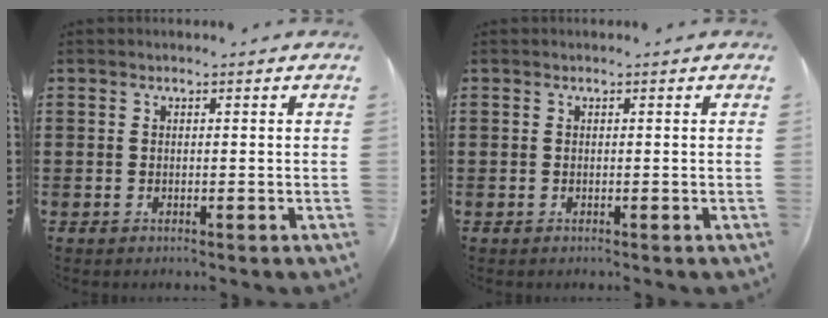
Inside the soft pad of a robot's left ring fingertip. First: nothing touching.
{"total": 0.0}